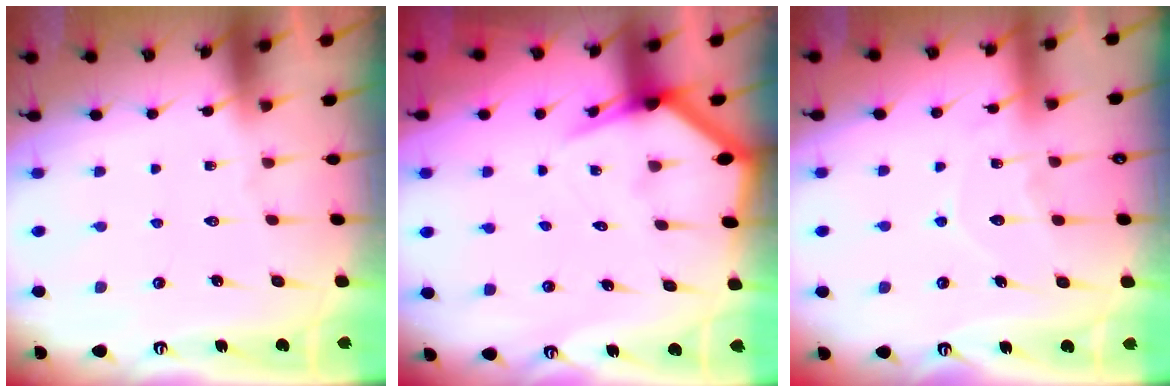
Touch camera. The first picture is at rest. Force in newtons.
{"total": 4.0, "press": 4.0, "slide": 0.5}
{"total": 9.1, "press": 9.1, "slide": 0.9}